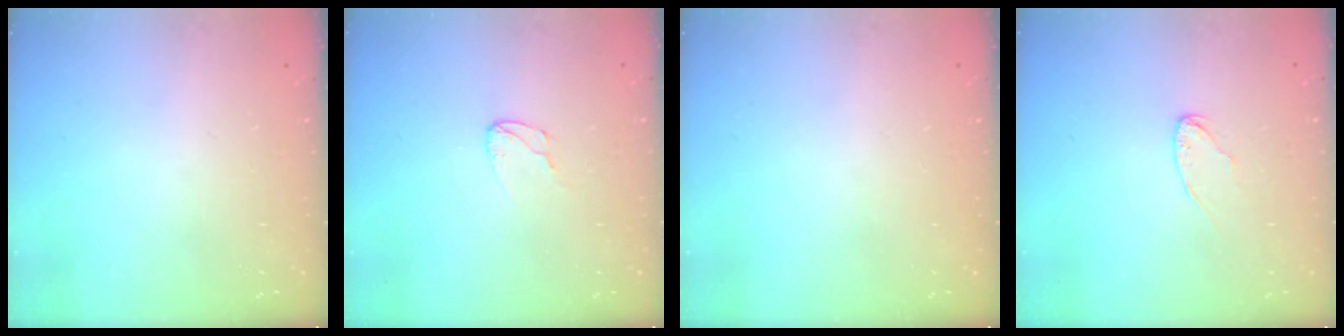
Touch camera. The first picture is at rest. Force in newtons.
{"total": 3.3, "press": 3.3, "slide": 0.3}
{"total": 0.0}
{"total": 3.9, "press": 3.9, "slide": 0.3}